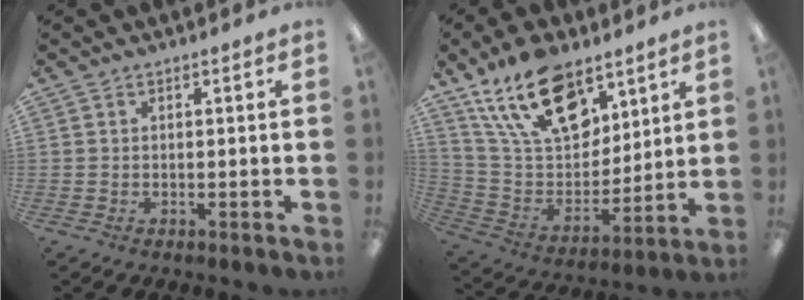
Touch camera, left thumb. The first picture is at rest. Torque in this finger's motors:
{"motor_torque": [2.19, 2.20, 1.32, -1.45, 0.15]}